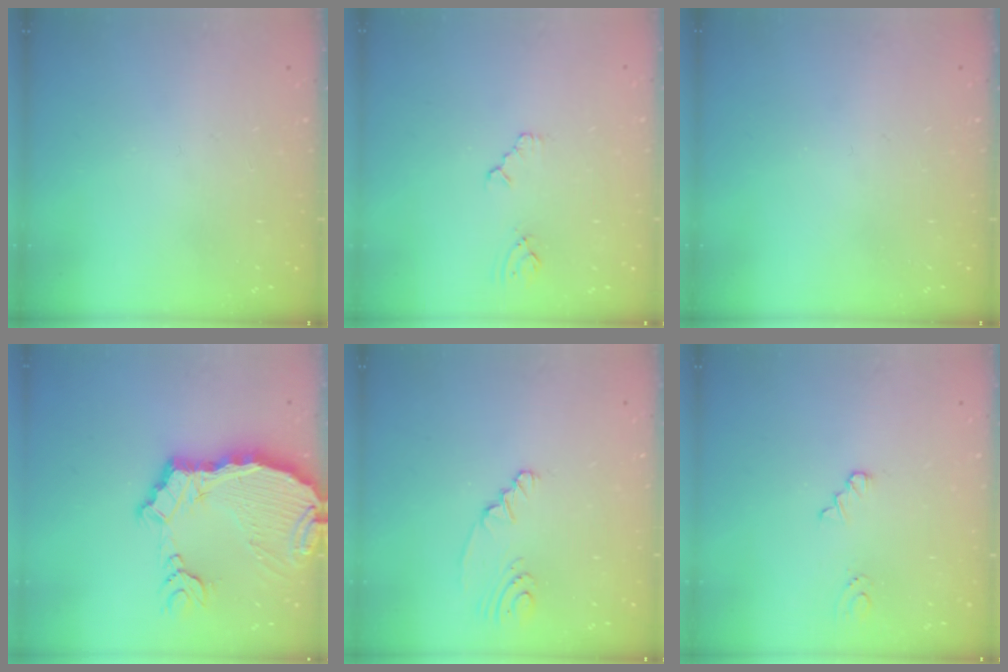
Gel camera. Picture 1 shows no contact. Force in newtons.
{"total": 2.3, "press": 2.3, "slide": 0.4}
{"total": 0.0}
{"total": 14.1, "press": 13.9, "slide": 1.7}
{"total": 2.9, "press": 2.7, "slide": 0.9}
{"total": 1.0, "press": 1.0, "slide": 0.1}